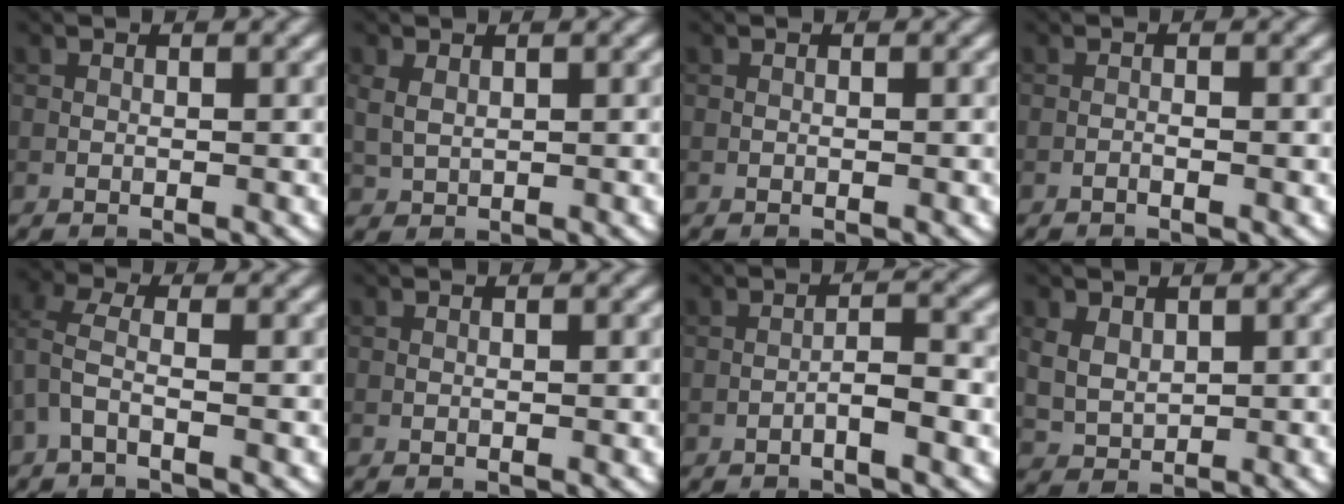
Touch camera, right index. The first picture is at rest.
{"total": 1.7, "force": [0.7, 1.2, 1.1], "torque": [-0.030, 0.000, 0.017]}
{"total": 0.0}
{"total": 0.7, "force": [-0.5, 0.1, 0.6], "torque": [-0.009, 0.001, -0.009]}
{"total": 2.1, "force": [-0.4, 0.8, 1.9], "torque": [-0.052, 0.008, -0.016]}
{"total": 0.0}
{"total": 2.2, "force": [-1.1, 0.3, 1.9], "torque": [-0.030, 0.009, -0.022]}
{"total": 2.5, "force": [1.0, 1.8, 1.4], "torque": [-0.035, -0.003, 0.024]}